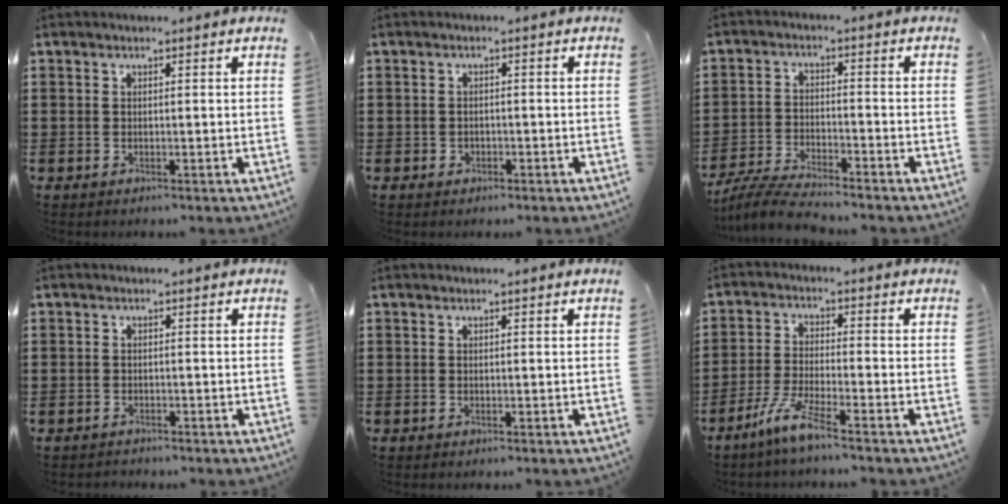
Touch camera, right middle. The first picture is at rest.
{"total": 0.9, "force": [-0.5, 0.7, 0.3], "torque": [-0.009, -0.001, -0.012]}
{"total": 5.8, "force": [-5.5, 0.3, 1.9], "torque": [-0.050, -0.008, -0.109]}
{"total": 1.0, "force": [-0.9, 0.3, -0.1], "torque": [-0.001, 0.002, -0.020]}
{"total": 0.0}
{"total": 5.8, "force": [-4.2, 0.2, 4.0], "torque": [-0.093, -0.012, -0.080]}